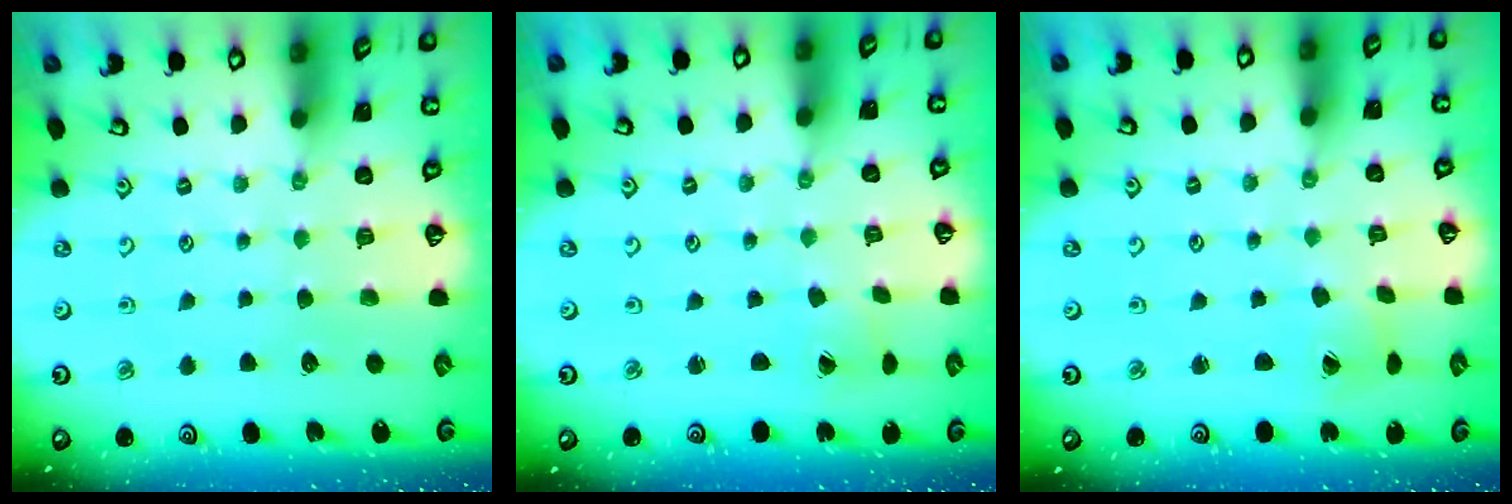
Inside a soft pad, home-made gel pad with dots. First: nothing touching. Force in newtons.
{"total": 1.4, "press": 1.4, "slide": 0.3}
{"total": 1.7, "press": 1.7, "slide": 0.2}